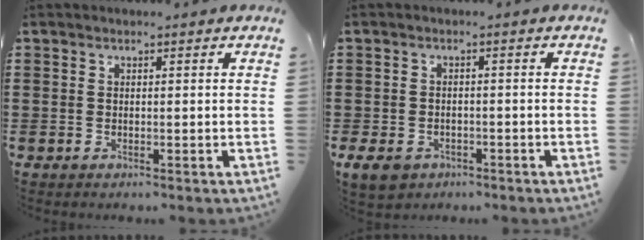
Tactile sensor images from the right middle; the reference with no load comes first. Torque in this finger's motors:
{"motor_torque": [0.92, -0.42, 0.24, 0.08]}